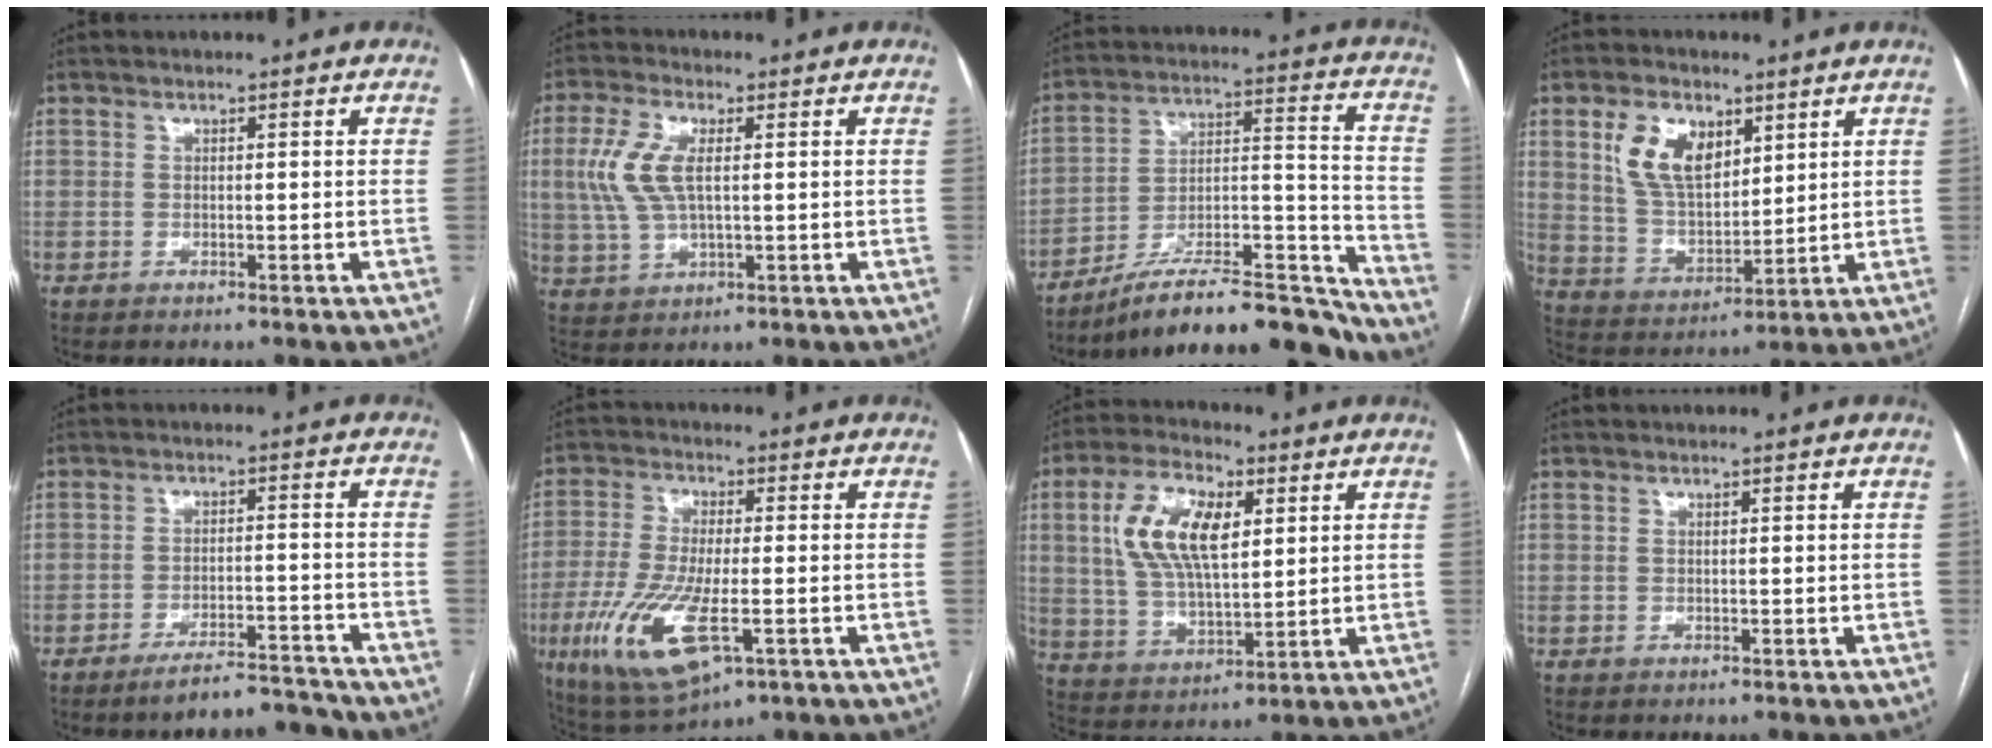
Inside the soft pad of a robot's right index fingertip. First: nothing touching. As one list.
[{"total": 8.1, "force": [1.4, 3.2, 7.2], "torque": [-0.181, 0.010, 0.030]}, {"total": 21.0, "force": [-18.3, 3.0, 9.7], "torque": [-0.119, 0.038, -0.297]}, {"total": 10.7, "force": [4.9, 6.1, 7.3], "torque": [-0.148, 0.015, 0.101]}, {"total": 6.2, "force": [-5.9, 0.5, 1.7], "torque": [-0.022, 0.002, -0.101]}, {"total": 13.3, "force": [-4.5, 4.0, 11.8], "torque": [-0.246, -0.025, -0.073]}, {"total": 13.1, "force": [3.9, 5.7, 11.1], "torque": [-0.229, 0.018, 0.074]}, {"total": 0.0}]